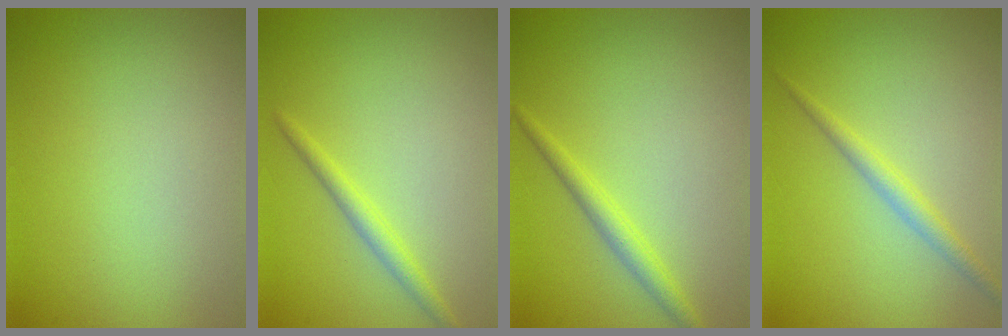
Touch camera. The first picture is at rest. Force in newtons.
{"total": 1.7, "press": 1.7, "slide": 0.1}
{"total": 1.9, "press": 1.9, "slide": 0.1}
{"total": 1.8, "press": 1.8, "slide": 0.0}